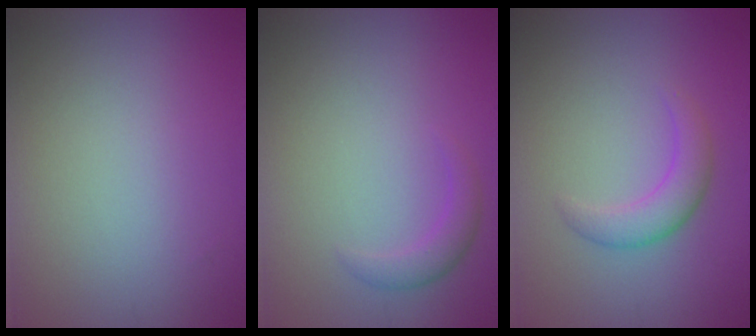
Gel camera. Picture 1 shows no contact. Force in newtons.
{"total": 1.6, "press": 1.6, "slide": 0.1}
{"total": 2.6, "press": 2.6, "slide": 0.2}